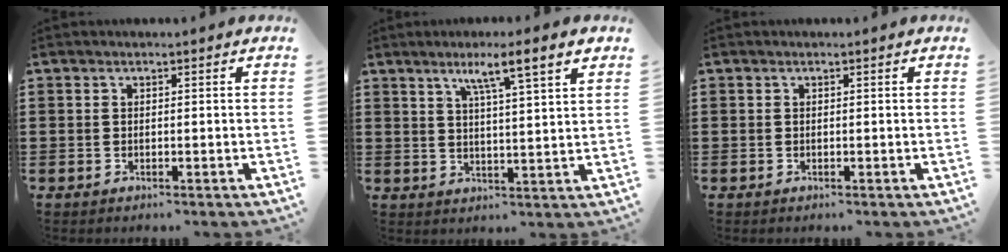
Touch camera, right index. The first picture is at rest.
{"total": 5.8, "force": [3.5, -0.1, 4.6], "torque": [-0.092, -0.005, 0.053]}
{"total": 0.0}